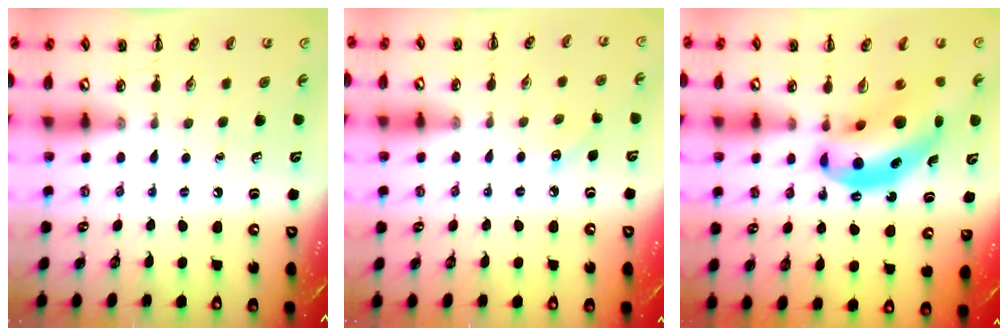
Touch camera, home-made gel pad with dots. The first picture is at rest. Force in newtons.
{"total": 3.9, "press": 3.7, "slide": 0.9}
{"total": 13.4, "press": 13.0, "slide": 3.1}